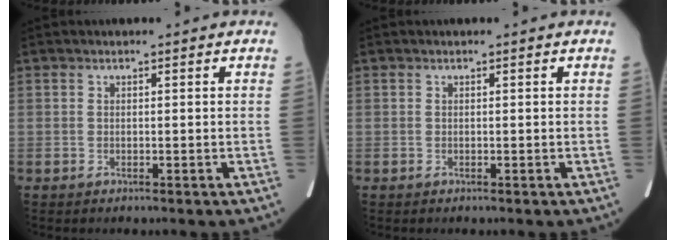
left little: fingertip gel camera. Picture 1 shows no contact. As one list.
[{"total": 0.0}]